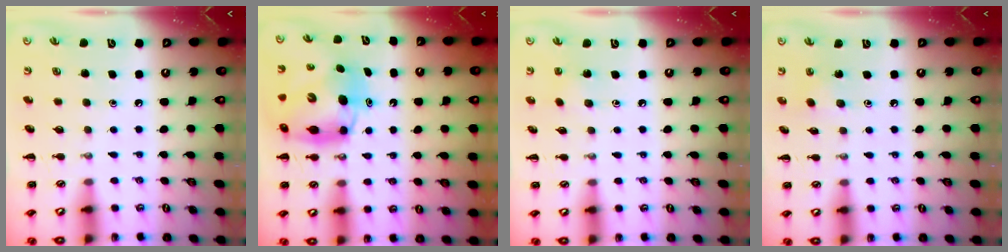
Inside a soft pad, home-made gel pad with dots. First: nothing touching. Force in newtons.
{"total": 9.2, "press": 8.9, "slide": 2.5}
{"total": 4.3, "press": 4.1, "slide": 1.3}
{"total": 2.5, "press": 2.4, "slide": 0.8}